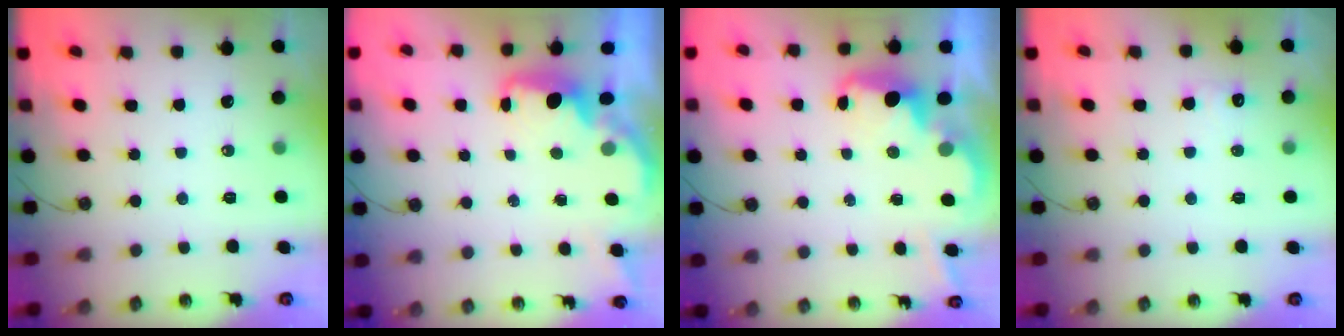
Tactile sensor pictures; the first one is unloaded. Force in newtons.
{"total": 1.5, "press": 1.3, "slide": 0.7}
{"total": 2.6, "press": 2.6, "slide": 0.4}
{"total": 5.7, "press": 5.6, "slide": 1.2}